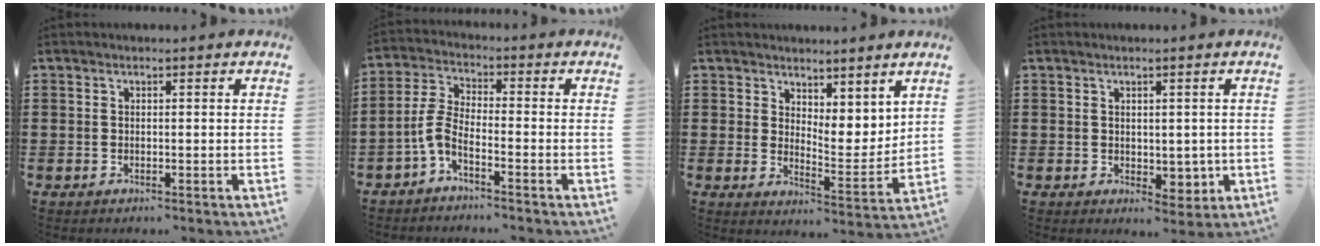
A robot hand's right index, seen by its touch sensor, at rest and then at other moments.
{"total": 4.4, "force": [-2.8, 1.0, 3.3], "torque": [-0.098, -0.013, -0.063]}
{"total": 5.6, "force": [4.8, 2.7, 0.9], "torque": [-0.022, -0.025, 0.090]}
{"total": 2.8, "force": [0.7, 2.0, 1.8], "torque": [-0.029, 0.001, 0.013]}